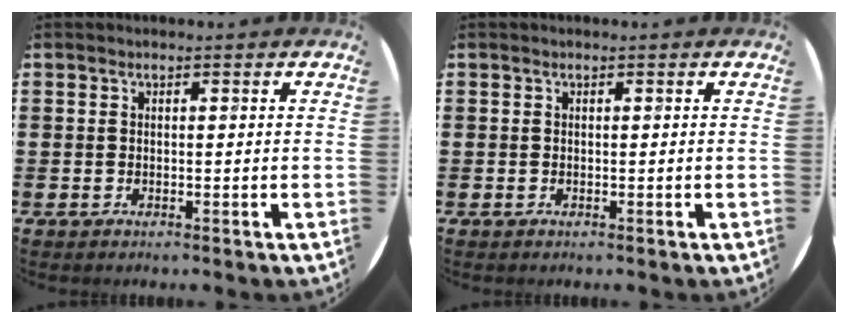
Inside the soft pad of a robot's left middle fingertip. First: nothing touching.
{"total": 0.0}